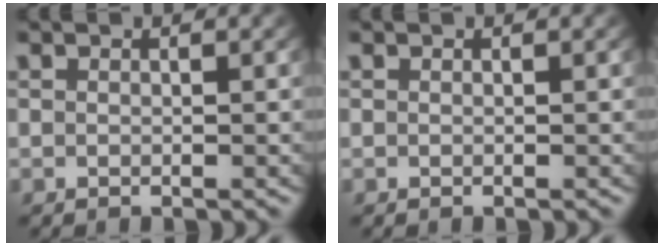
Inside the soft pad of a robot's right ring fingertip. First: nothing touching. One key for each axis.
{"total": 0.0}